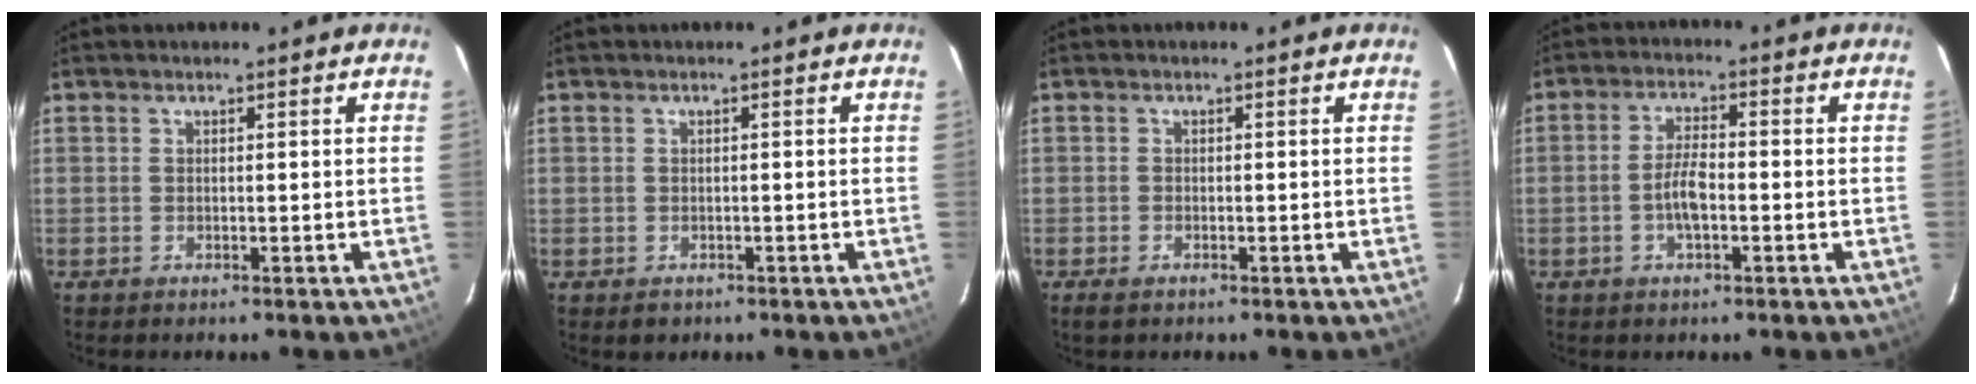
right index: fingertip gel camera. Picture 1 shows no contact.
{"total": 1.9, "force": [-0.8, 1.7, 0.3], "torque": [-0.006, 0.000, -0.006]}
{"total": 1.8, "force": [-1.2, 0.9, 0.9], "torque": [-0.017, -0.004, -0.023]}
{"total": 7.2, "force": [-1.4, 2.6, 6.6], "torque": [-0.134, 0.005, -0.027]}